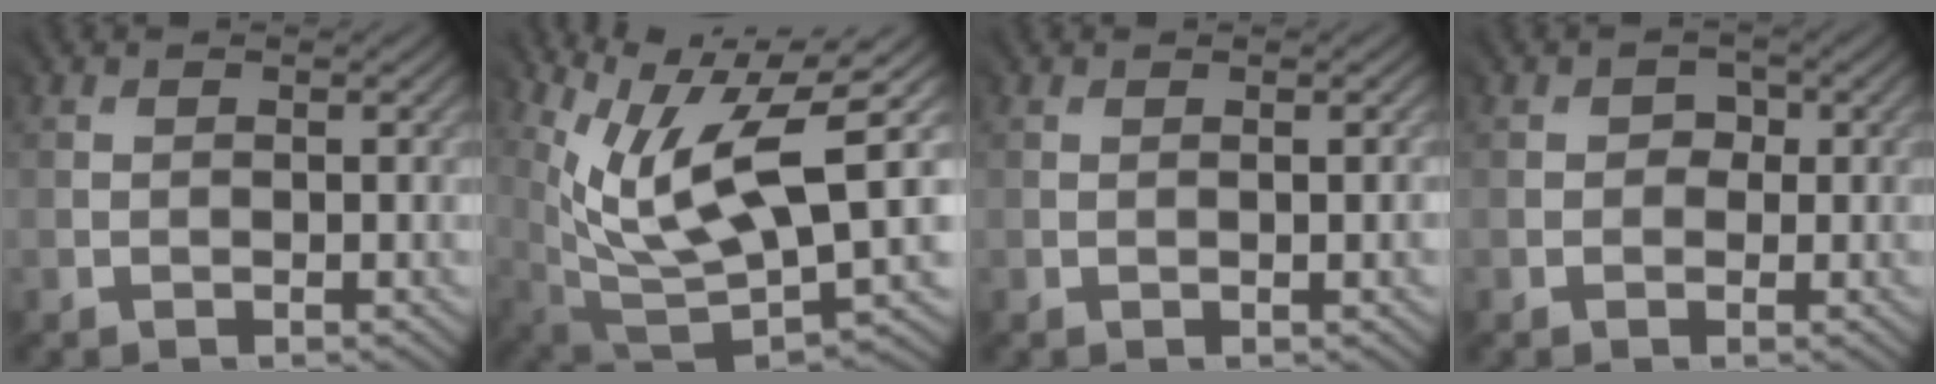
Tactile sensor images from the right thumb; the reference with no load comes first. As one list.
[{"total": 12.4, "force": [4.4, 4.3, 10.7], "torque": [-0.210, -0.011, 0.091]}, {"total": 0.5, "force": [0.1, -0.5, -0.1], "torque": [0.001, 0.001, 0.003]}, {"total": 1.3, "force": [0.2, 1.3, -0.1], "torque": [0.006, -0.002, 0.004]}]